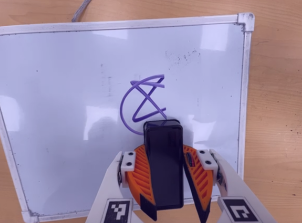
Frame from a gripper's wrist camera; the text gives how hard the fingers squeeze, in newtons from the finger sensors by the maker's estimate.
{"total": 11.8, "left": 12.2, "right": 11.3}